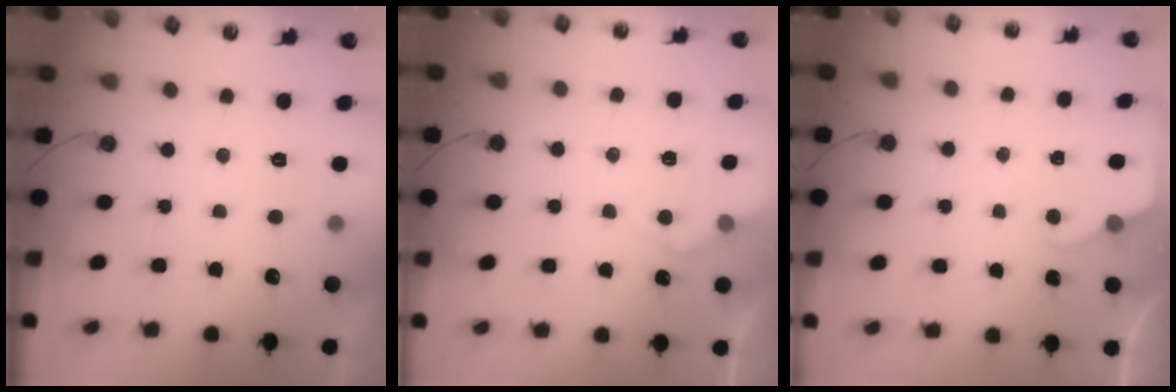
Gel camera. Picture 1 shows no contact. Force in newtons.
{"total": 5.7, "press": 5.6, "slide": 0.7}
{"total": 2.7, "press": 2.7, "slide": 0.4}